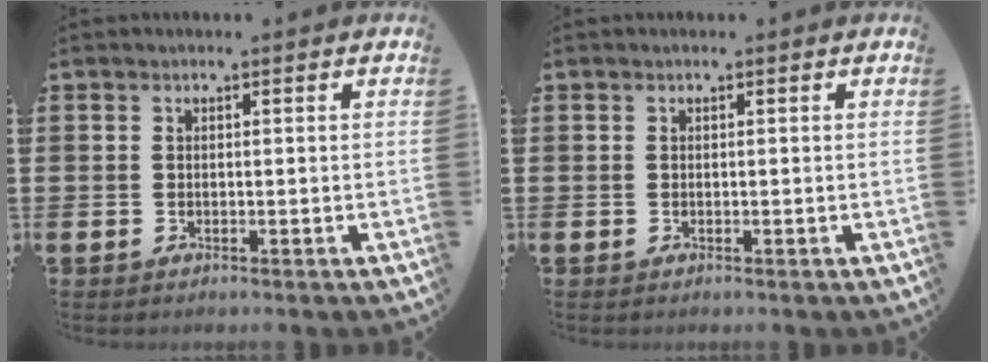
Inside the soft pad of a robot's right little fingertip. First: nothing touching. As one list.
[{"total": 0.0}]